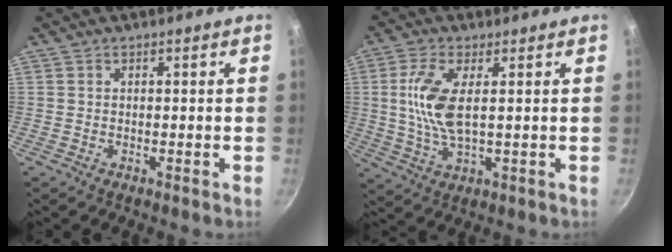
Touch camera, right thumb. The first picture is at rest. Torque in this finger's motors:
{"motor_torque": [-0.55, 0.84, 0.38, 0.38, 0.10]}